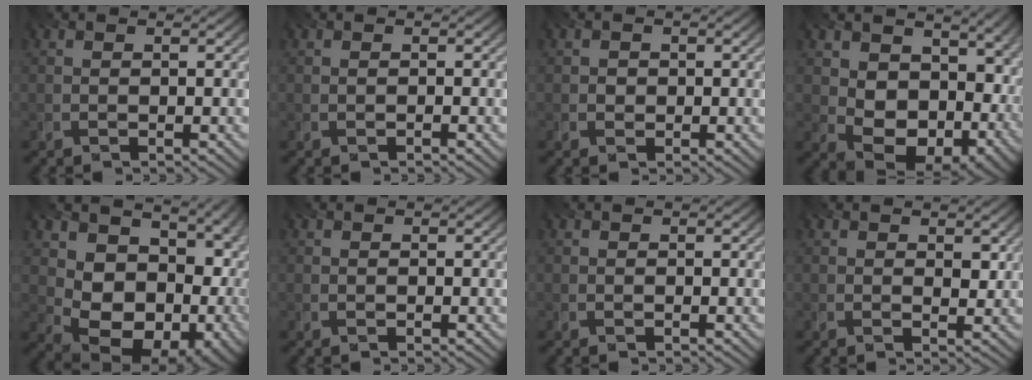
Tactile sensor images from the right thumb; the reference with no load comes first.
{"total": 0.0}
{"total": 1.0, "force": [0.0, 1.0, 0.2], "torque": [-0.003, 0.000, -0.002]}
{"total": 13.9, "force": [1.9, 9.5, 10.0], "torque": [-0.178, -0.024, 0.051]}
{"total": 18.3, "force": [0.7, 13.7, 12.2], "torque": [-0.160, -0.023, 0.047]}
{"total": 0.0}
{"total": 0.0}
{"total": 2.1, "force": [1.0, 1.2, 1.4], "torque": [-0.027, -0.004, 0.018]}